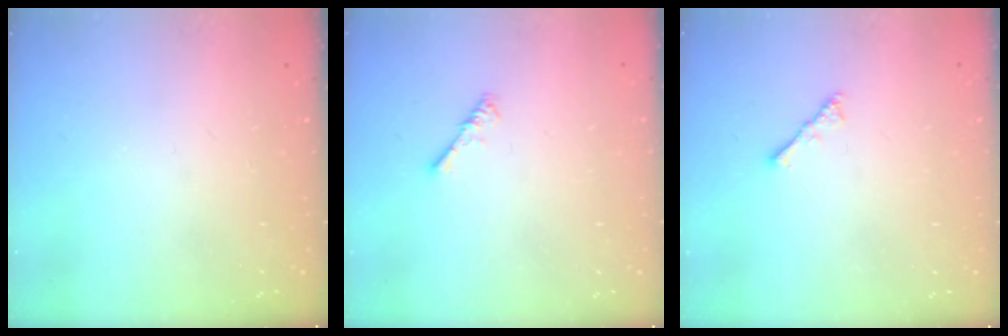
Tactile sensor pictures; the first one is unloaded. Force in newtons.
{"total": 0.9, "press": 0.9, "slide": 0.3}
{"total": 2.1, "press": 2.1, "slide": 0.5}